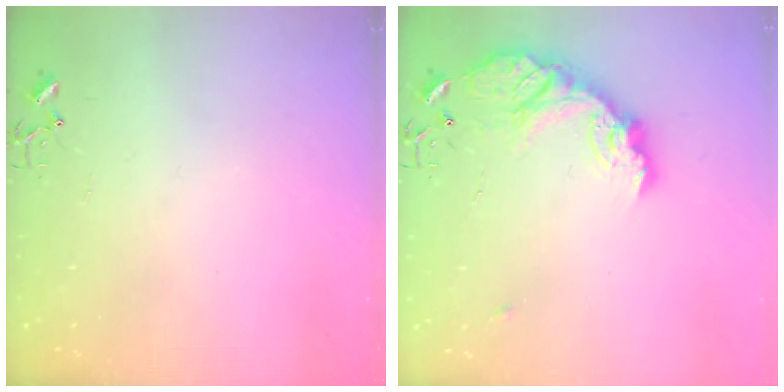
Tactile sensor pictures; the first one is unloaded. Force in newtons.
{"total": 15.7, "press": 15.7, "slide": 1.0}